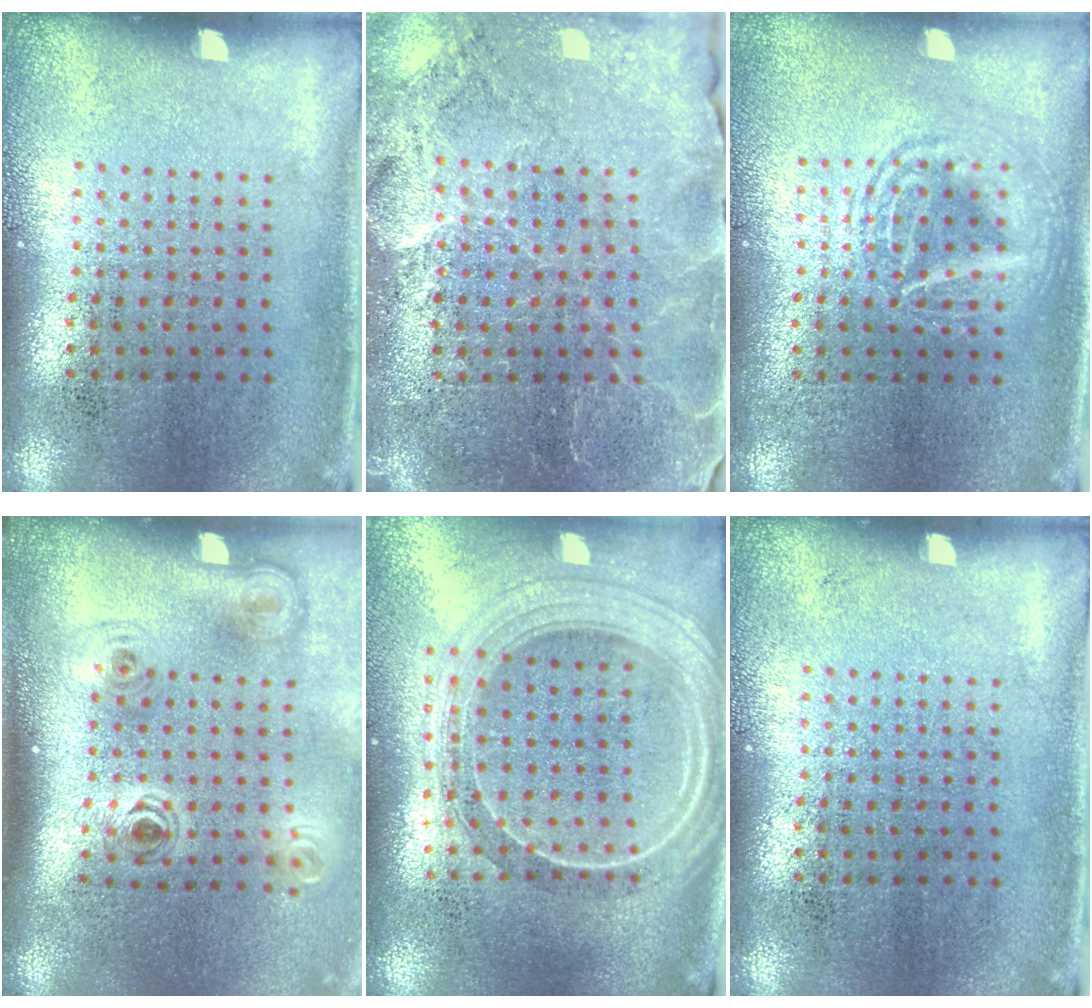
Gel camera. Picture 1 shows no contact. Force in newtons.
{"total": 3.4, "press": 3.2, "slide": 1.0}
{"total": 2.8, "press": 2.8, "slide": 0.3}
{"total": 2.2, "press": 1.5, "slide": 1.6}
{"total": 2.5, "press": 2.1, "slide": 1.3}
{"total": 0.0}